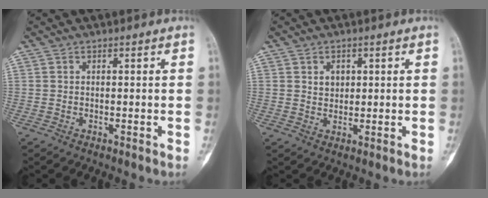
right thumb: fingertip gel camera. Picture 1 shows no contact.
{"total": 2.7, "force": [0.9, 2.1, 1.4], "torque": [-0.011, -0.004, 0.017]}